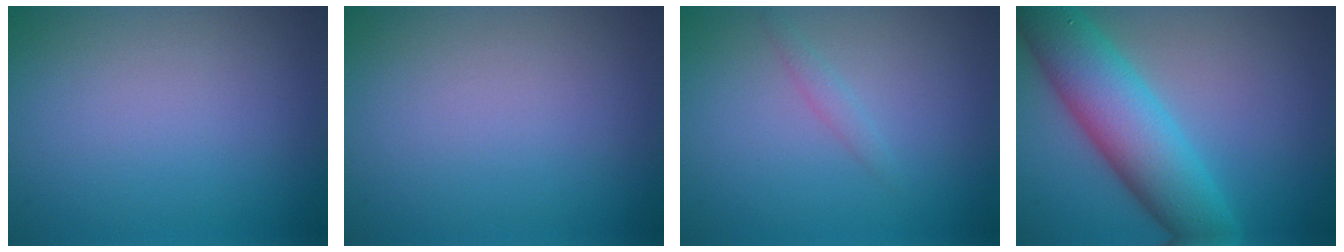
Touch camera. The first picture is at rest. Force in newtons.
{"total": 0.0}
{"total": 1.0, "press": 0.9, "slide": 0.2}
{"total": 8.5, "press": 8.5, "slide": 0.1}